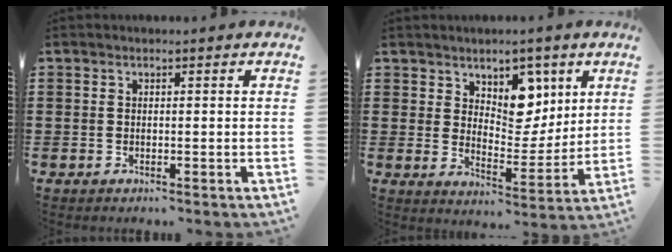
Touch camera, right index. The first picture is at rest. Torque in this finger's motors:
{"motor_torque": [0.12, 0.21, 0.20, 0.01]}